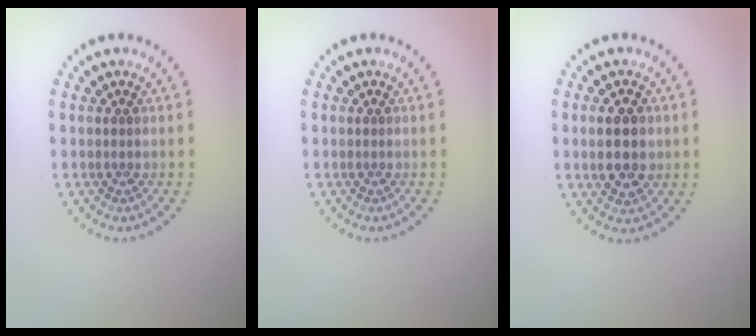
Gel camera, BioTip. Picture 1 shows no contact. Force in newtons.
{"total": 0.0}
{"total": 3.7, "press": 3.7, "slide": 0.2}